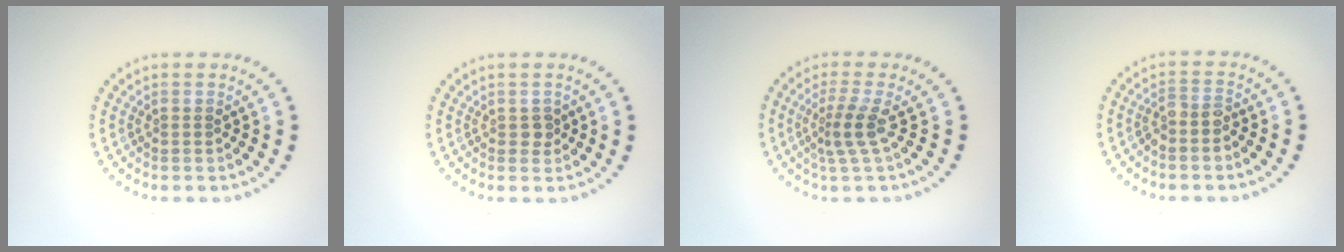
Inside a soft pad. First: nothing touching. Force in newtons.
{"total": 0.9, "press": 0.9, "slide": 0.2}
{"total": 2.5, "press": 1.7, "slide": 1.8}
{"total": 1.8, "press": 1.5, "slide": 1.0}